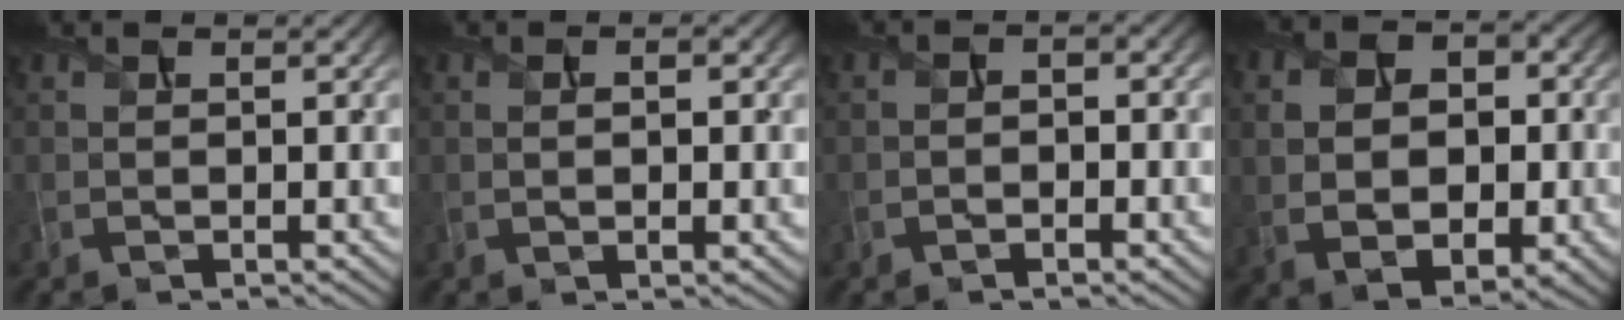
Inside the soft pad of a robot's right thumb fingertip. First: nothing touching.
{"total": 2.4, "force": [0.1, 0.9, 2.3], "torque": [-0.025, -0.016, 0.005]}
{"total": 2.0, "force": [-1.0, 1.0, 1.4], "torque": [-0.011, 0.004, -0.023]}
{"total": 9.8, "force": [-0.2, 7.2, 6.6], "torque": [-0.122, -0.005, -0.006]}